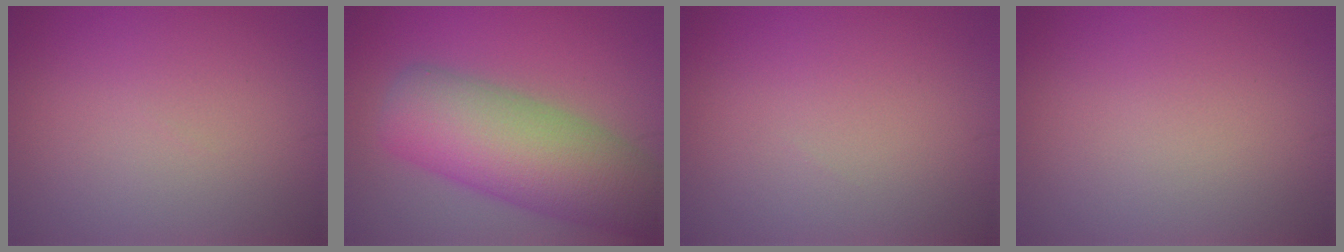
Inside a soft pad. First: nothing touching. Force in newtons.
{"total": 10.6, "press": 10.6, "slide": 0.6}
{"total": 0.0}
{"total": 0.0}